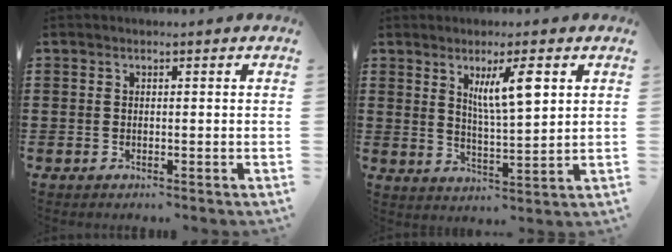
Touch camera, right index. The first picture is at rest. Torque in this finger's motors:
{"motor_torque": [1.06, 0.48, 0.35, 0.14]}